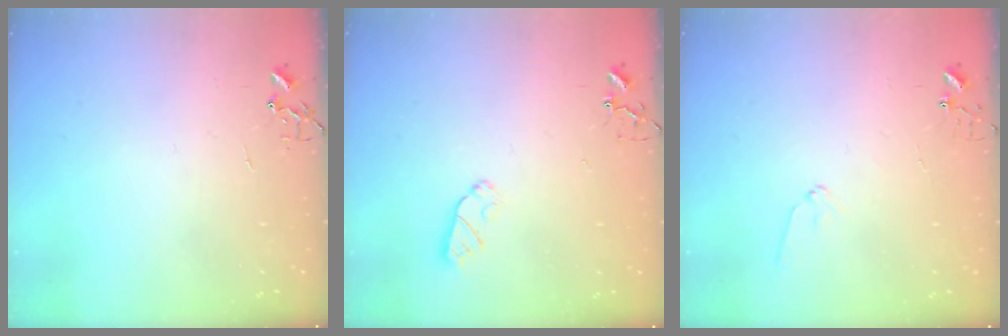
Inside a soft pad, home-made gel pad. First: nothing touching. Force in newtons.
{"total": 5.2, "press": 5.2, "slide": 0.7}
{"total": 6.5, "press": 6.5, "slide": 0.6}